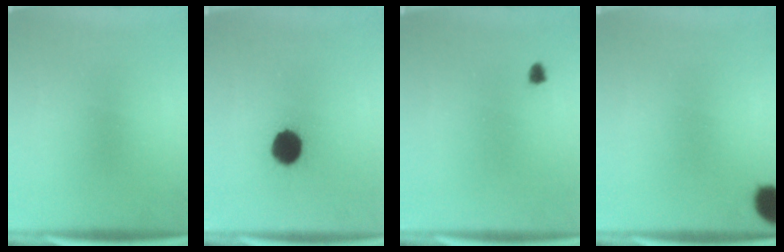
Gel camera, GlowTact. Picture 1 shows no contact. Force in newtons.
{"total": 9.9}
{"total": 1.0}
{"total": 7.0}